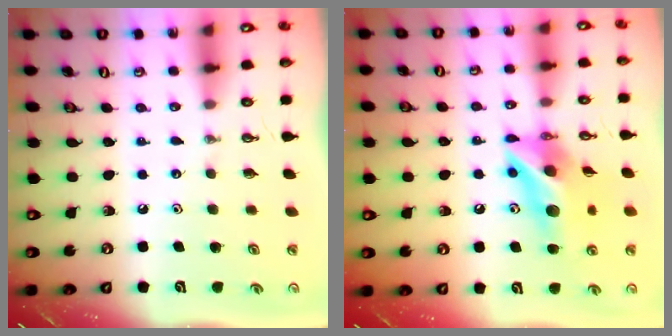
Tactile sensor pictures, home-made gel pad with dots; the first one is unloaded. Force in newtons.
{"total": 12.8, "press": 12.8, "slide": 1.3}